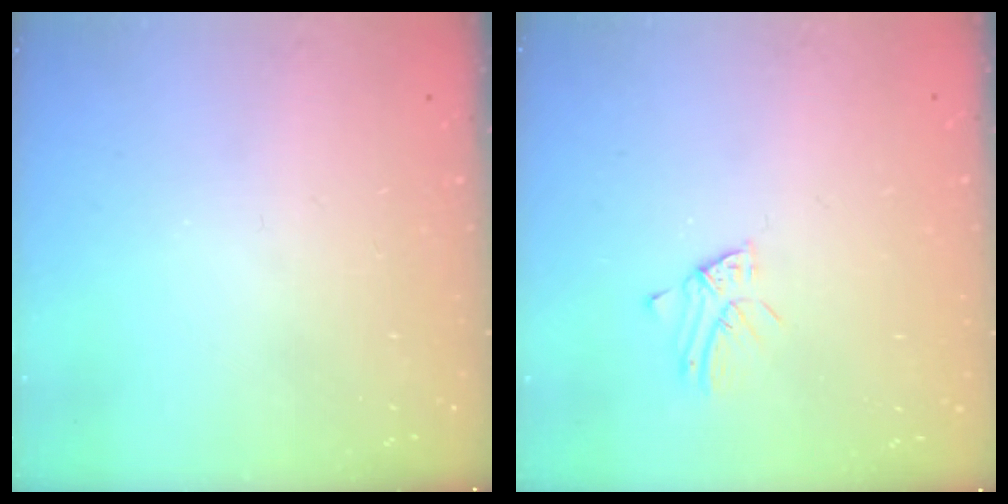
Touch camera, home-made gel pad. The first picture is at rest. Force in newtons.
{"total": 2.1, "press": 2.1, "slide": 0.2}